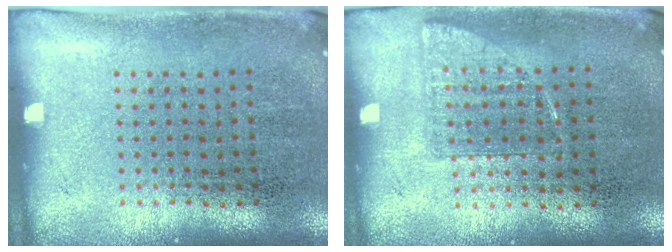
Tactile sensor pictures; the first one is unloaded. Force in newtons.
{"total": 0.7, "press": 0.7, "slide": 0.3}